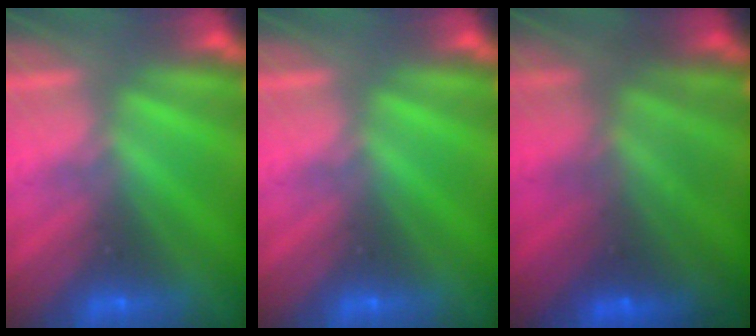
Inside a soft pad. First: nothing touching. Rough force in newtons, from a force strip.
{"total": 0.0}
{"total": 7.1}